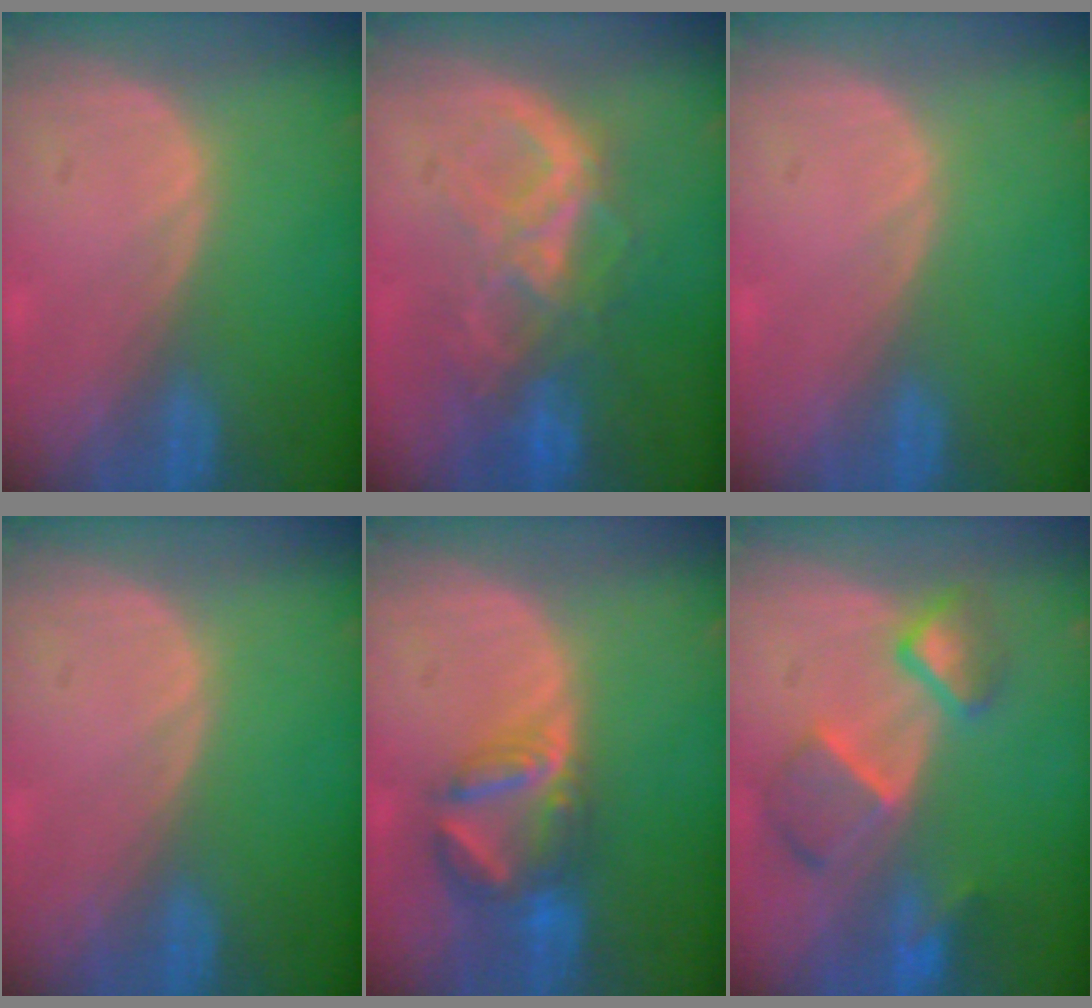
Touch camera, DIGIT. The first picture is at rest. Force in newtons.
{"total": 8.6, "press": 7.5, "slide": 4.2}
{"total": 0.0}
{"total": 0.0}
{"total": 6.9, "press": 6.4, "slide": 2.5}
{"total": 7.5, "press": 6.7, "slide": 3.4}